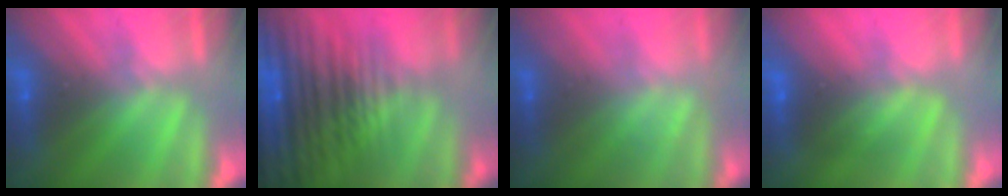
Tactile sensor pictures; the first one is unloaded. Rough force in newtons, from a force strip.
{"total": 8.6}
{"total": 2.6}
{"total": 2.7}